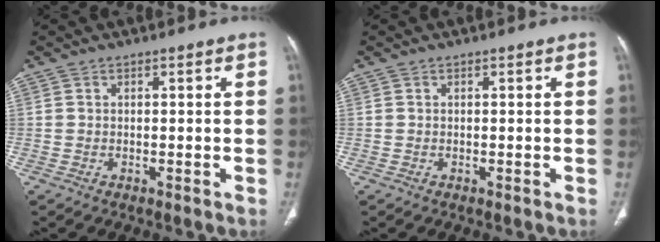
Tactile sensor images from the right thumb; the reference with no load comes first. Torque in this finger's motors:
{"motor_torque": [0.00, 0.00, -0.05, -0.05, 0.00]}